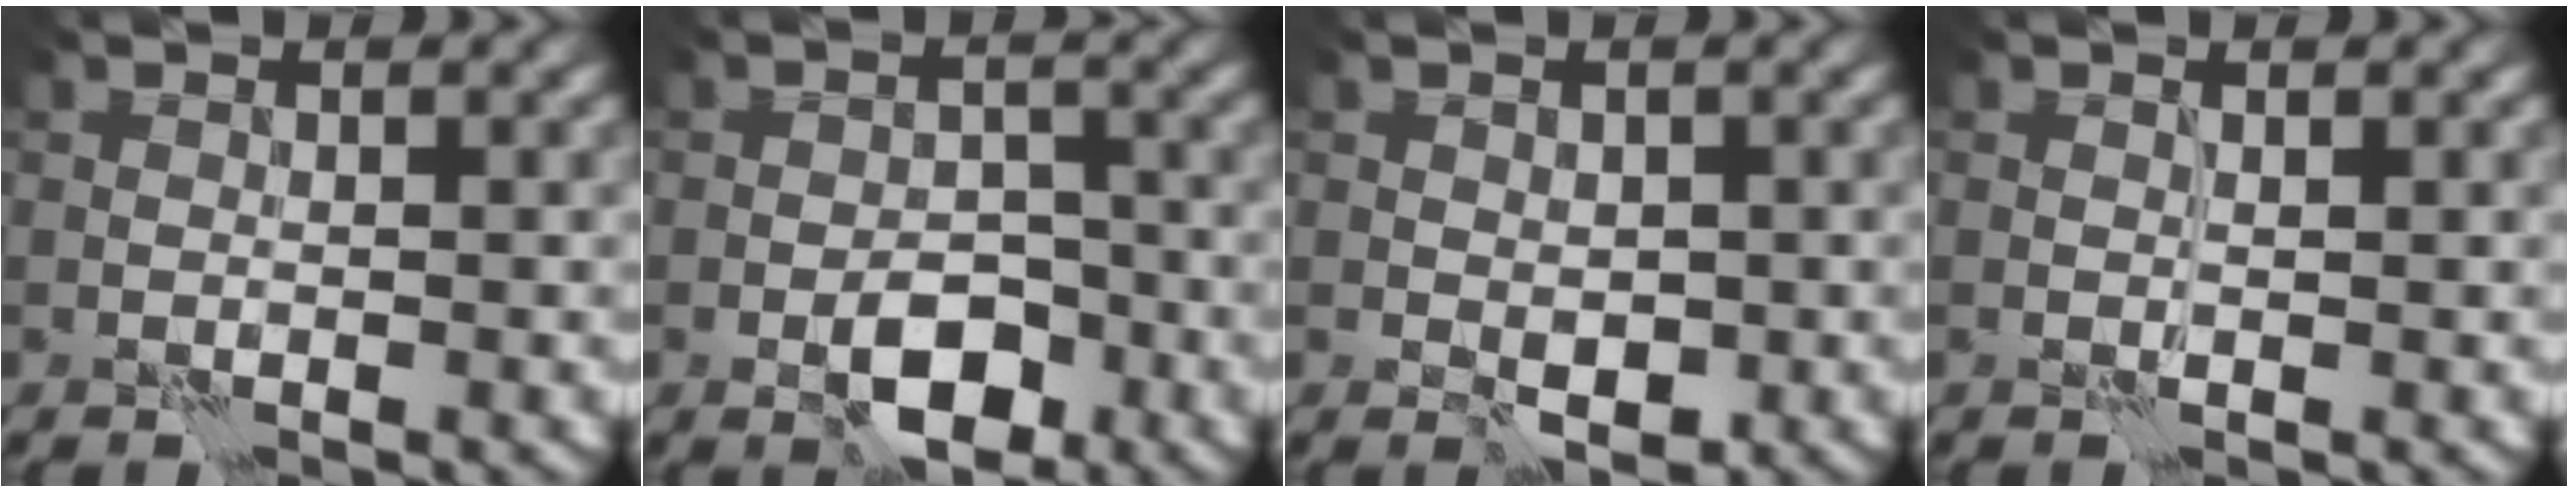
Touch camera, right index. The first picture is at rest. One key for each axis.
{"total": 4.6, "fx": -2.3, "fy": 2.4, "fz": 3.2, "tx": -0.041, "ty": 0.003, "tz": -0.038}
{"total": 2.5, "fx": -0.5, "fy": 1.6, "fz": 1.8, "tx": -0.025, "ty": -0.007, "tz": -0.007}
{"total": 0.0}